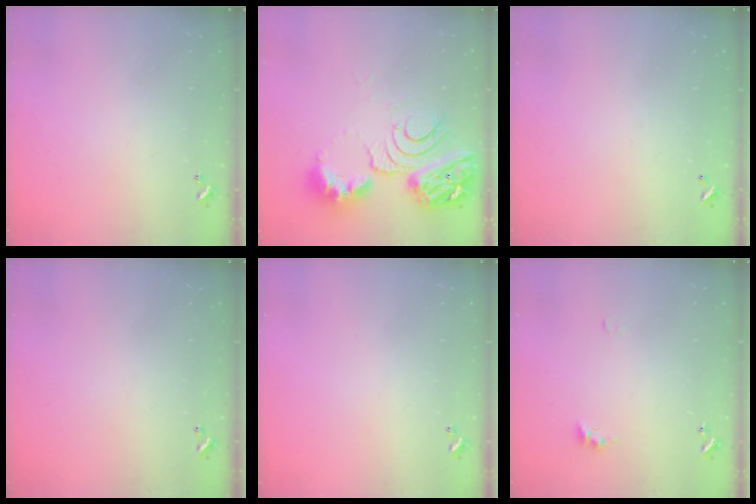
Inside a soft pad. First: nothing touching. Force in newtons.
{"total": 14.1, "press": 14.1, "slide": 1.5}
{"total": 2.8, "press": 2.8, "slide": 0.1}
{"total": 0.0}
{"total": 0.0}
{"total": 4.9, "press": 4.8, "slide": 0.7}